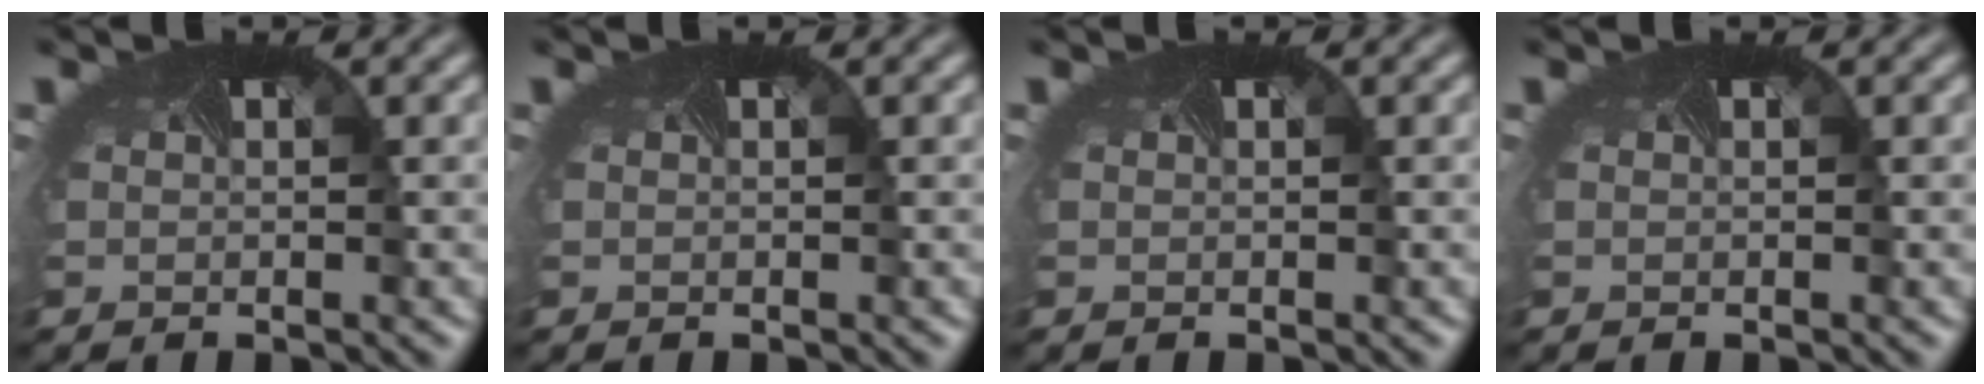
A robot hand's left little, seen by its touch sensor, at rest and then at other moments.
{"total": 0.0}
{"total": 0.0}
{"total": 0.0}